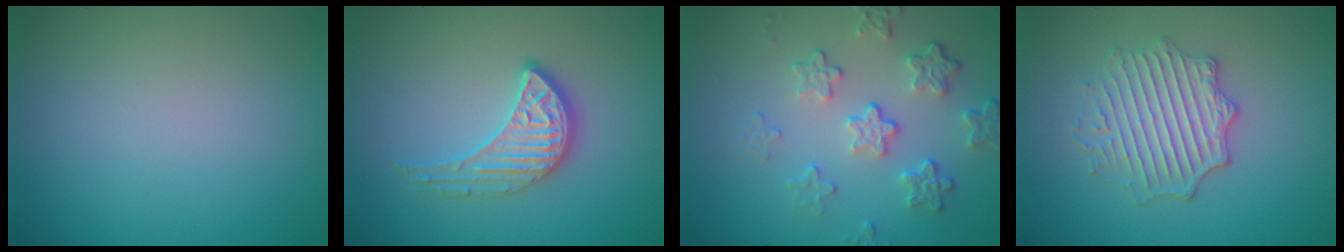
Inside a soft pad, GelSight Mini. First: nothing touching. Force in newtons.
{"total": 3.2, "press": 3.1, "slide": 1.0}
{"total": 4.4, "press": 3.2, "slide": 3.0}
{"total": 4.2, "press": 3.8, "slide": 1.9}